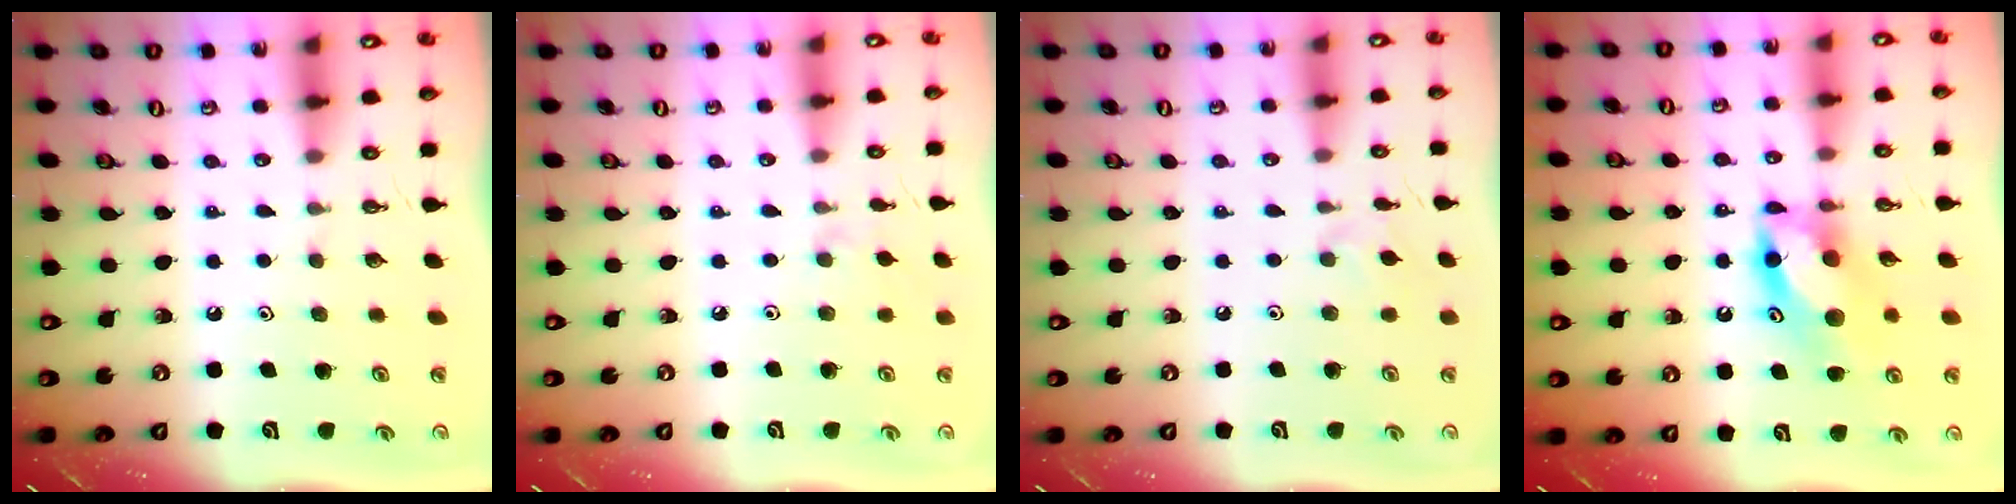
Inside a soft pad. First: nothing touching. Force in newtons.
{"total": 1.1, "press": 1.0, "slide": 0.4}
{"total": 6.2, "press": 6.1, "slide": 0.9}
{"total": 13.6, "press": 13.6, "slide": 0.5}